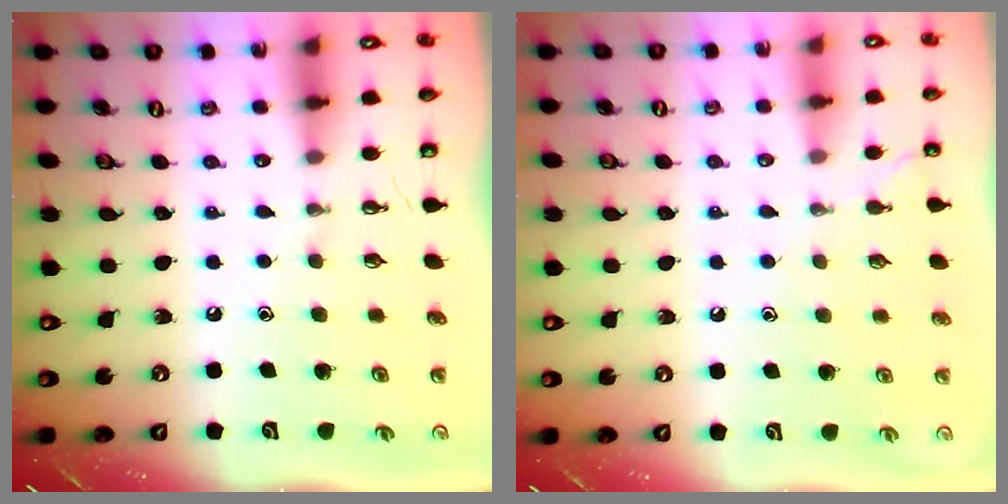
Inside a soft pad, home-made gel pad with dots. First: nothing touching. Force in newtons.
{"total": 4.4, "press": 4.4, "slide": 0.3}